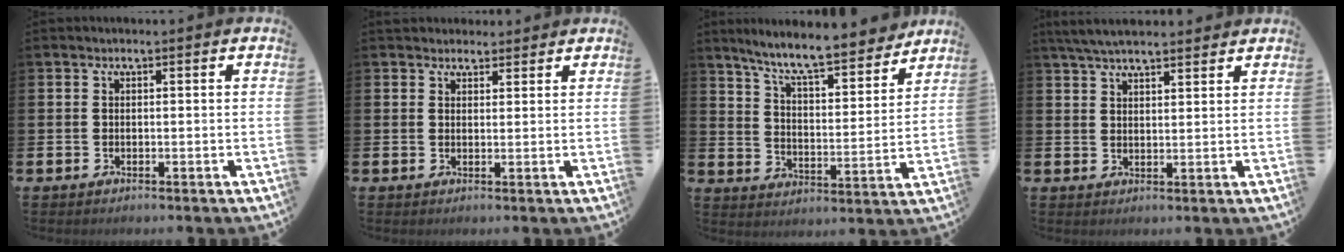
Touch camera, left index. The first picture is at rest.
{"total": 2.6, "force": [2.3, 1.0, -0.1], "torque": [0.008, -0.007, 0.041]}
{"total": 9.3, "force": [8.5, 0.9, 3.5], "torque": [-0.096, -0.059, 0.146]}
{"total": 4.8, "force": [4.4, 0.9, 1.5], "torque": [-0.040, -0.011, 0.082]}